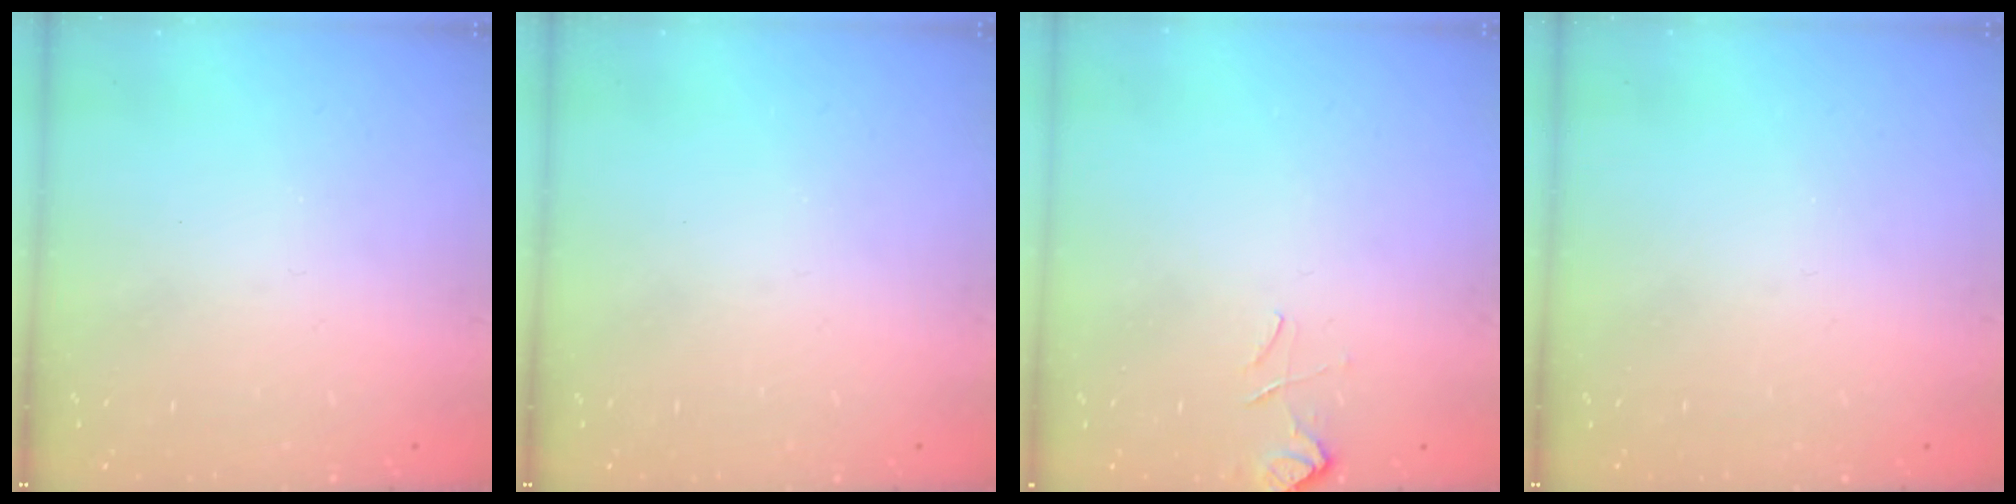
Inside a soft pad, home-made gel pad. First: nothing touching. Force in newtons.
{"total": 0.0}
{"total": 2.5, "press": 2.5, "slide": 0.5}
{"total": 0.0}